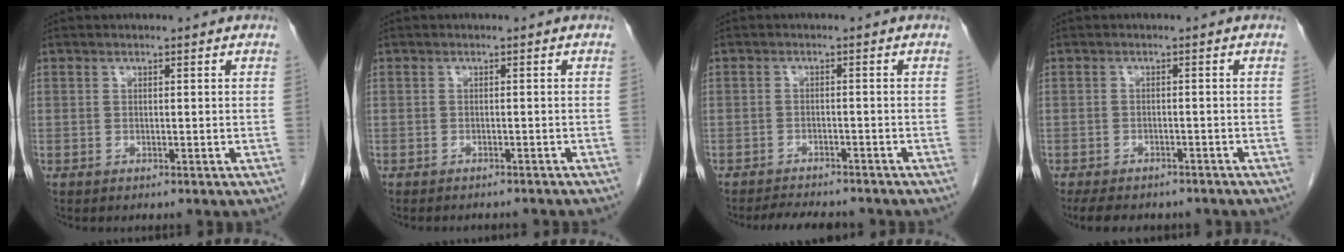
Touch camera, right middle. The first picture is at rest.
{"total": 5.4, "force": [-4.9, 1.2, 1.8], "torque": [-0.025, -0.006, -0.055]}
{"total": 6.8, "force": [-6.2, 1.4, 2.2], "torque": [-0.033, -0.008, -0.088]}
{"total": 10.0, "force": [-8.4, 3.4, 4.1], "torque": [-0.073, -0.004, -0.106]}